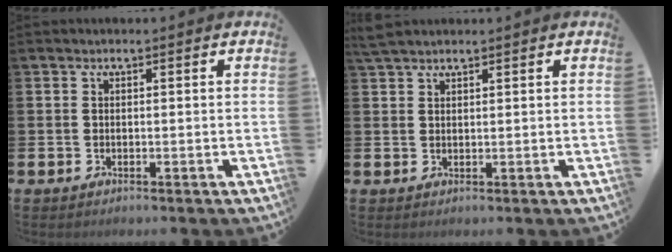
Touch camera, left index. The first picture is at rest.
{"total": 2.5, "force": [2.2, 0.7, 0.8], "torque": [-0.018, 0.001, 0.040]}